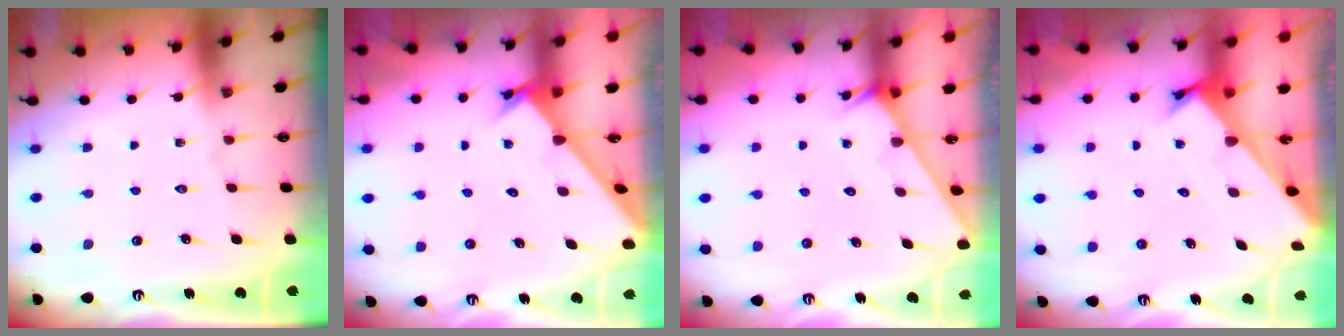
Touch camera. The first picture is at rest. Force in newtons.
{"total": 1.7, "press": 1.7, "slide": 0.1}
{"total": 1.8, "press": 1.8, "slide": 0.1}
{"total": 2.3, "press": 2.3, "slide": 0.2}